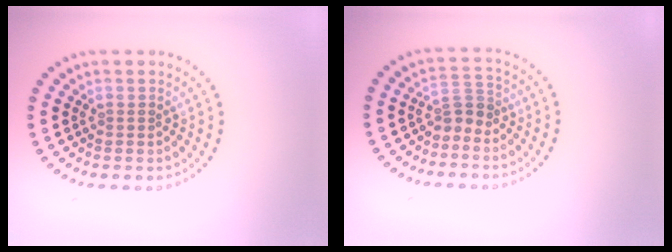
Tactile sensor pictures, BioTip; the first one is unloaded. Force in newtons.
{"total": 1.7, "press": 1.3, "slide": 1.2}